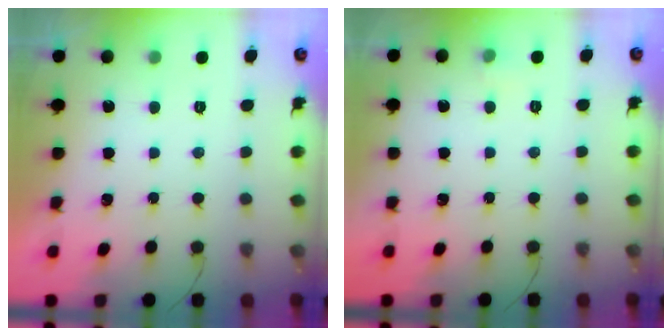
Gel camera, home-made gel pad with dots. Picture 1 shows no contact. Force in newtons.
{"total": 4.3, "press": 2.9, "slide": 3.2}